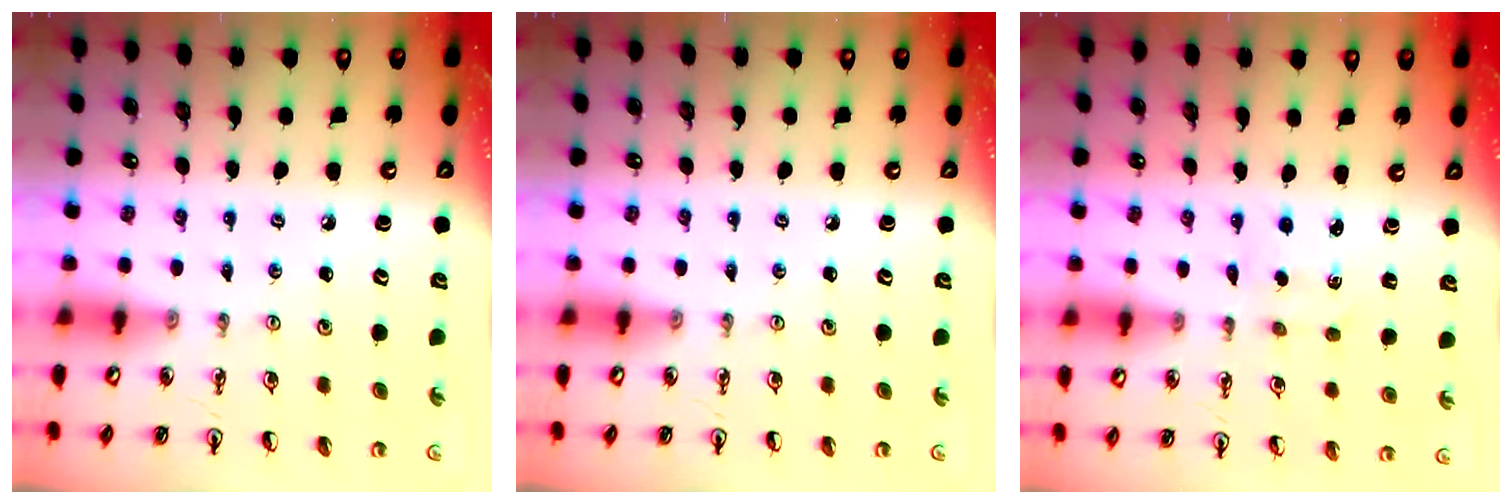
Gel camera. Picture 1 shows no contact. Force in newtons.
{"total": 0.0}
{"total": 1.4, "press": 1.3, "slide": 0.4}